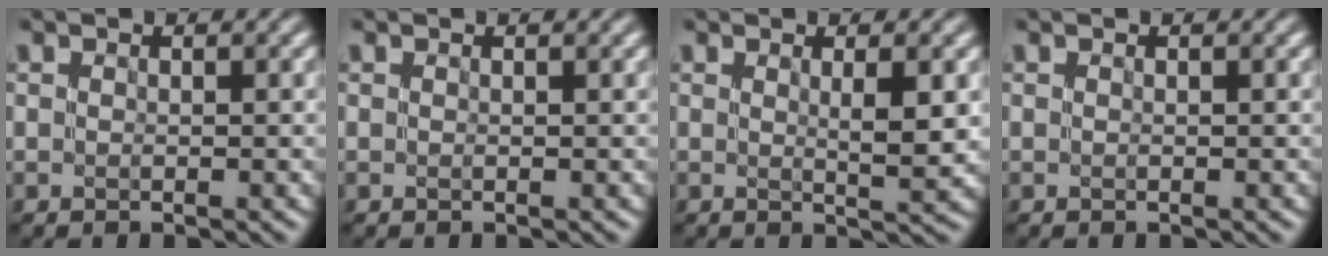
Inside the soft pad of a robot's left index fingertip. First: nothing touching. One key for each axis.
{"total": 0.0}
{"total": 2.5, "fx": 0.6, "fy": 0.4, "fz": 2.4, "tx": -0.034, "ty": -0.003, "tz": 0.010}
{"total": 0.0}